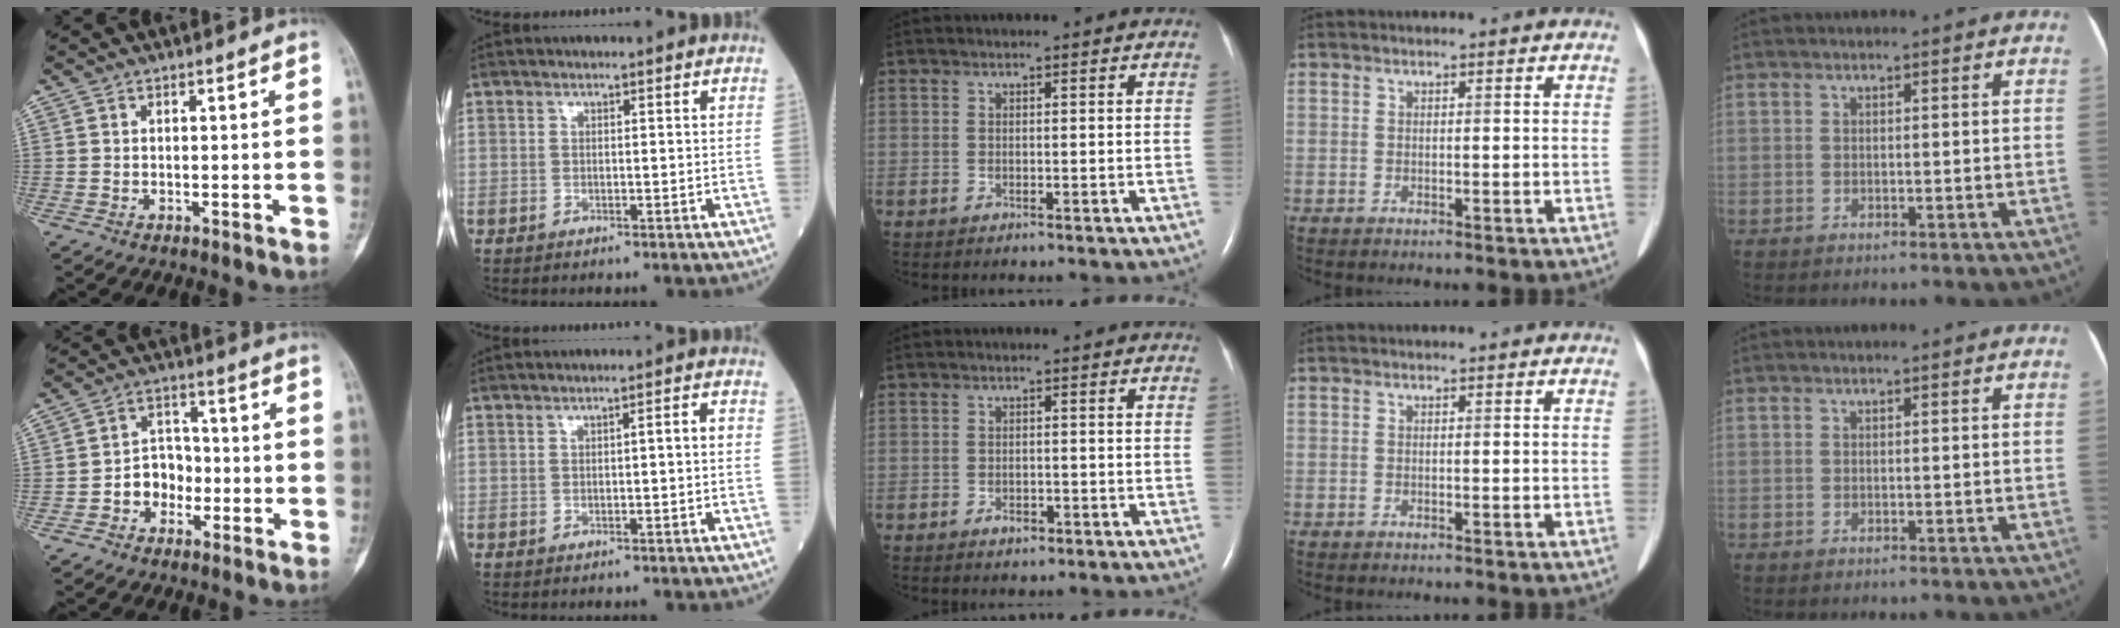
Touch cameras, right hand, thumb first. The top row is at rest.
{"thumb": {"total": 6.9, "force": [-2.3, 5.7, 3.2], "torque": [-0.013, 0.036, -0.047]}, "index": {"total": 2.6, "force": [-0.1, 0.8, 2.5], "torque": [-0.049, 0.016, 0.002]}, "middle": {"total": 1.6, "force": [-1.0, 0.9, 0.9], "torque": [-0.016, 0.002, -0.013]}}